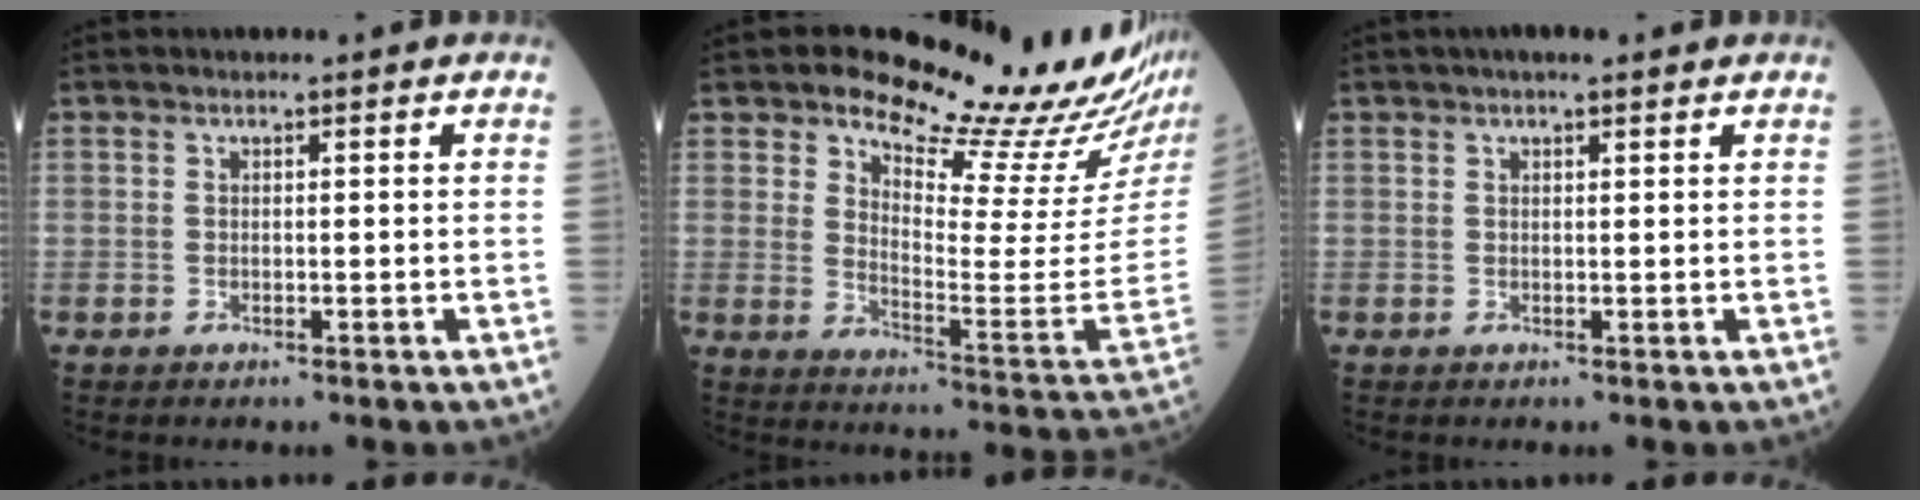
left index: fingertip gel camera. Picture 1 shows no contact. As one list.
[{"total": 18.9, "force": [16.6, 1.6, 8.9], "torque": [-0.136, -0.096, 0.210]}, {"total": 2.6, "force": [1.8, 0.6, 1.8], "torque": [-0.025, 0.013, 0.023]}]